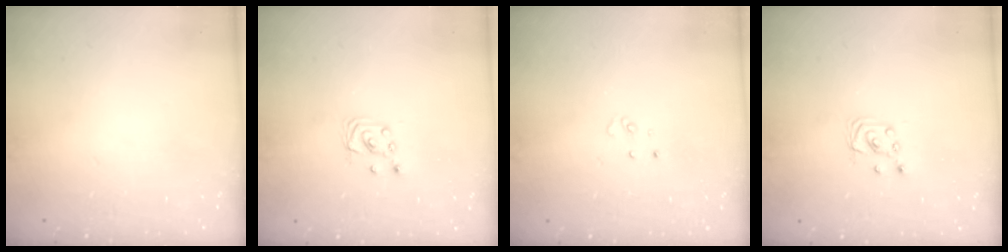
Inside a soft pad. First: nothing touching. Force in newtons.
{"total": 2.4, "press": 2.4, "slide": 0.2}
{"total": 2.9, "press": 2.9, "slide": 0.2}
{"total": 2.4, "press": 2.4, "slide": 0.2}